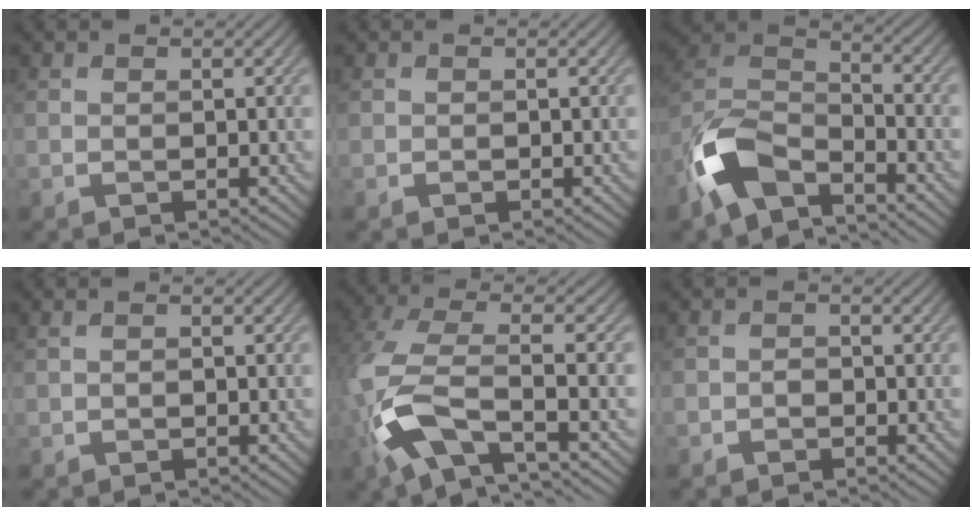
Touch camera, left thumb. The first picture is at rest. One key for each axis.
{"total": 0.0}
{"total": 11.3, "fx": -7.4, "fy": 4.7, "fz": 7.1, "tx": -0.154, "ty": -0.004, "tz": -0.170}
{"total": 0.8, "fx": 0.0, "fy": 0.3, "fz": 0.7, "tx": -0.016, "ty": 0.003, "tz": 0.000}
{"total": 11.1, "fx": -4.4, "fy": 3.9, "fz": 9.4, "tx": -0.219, "ty": -0.009, "tz": -0.094}
{"total": 1.0, "fx": -0.6, "fy": 0.7, "fz": 0.3, "tx": -0.005, "ty": 0.002, "tz": -0.013}